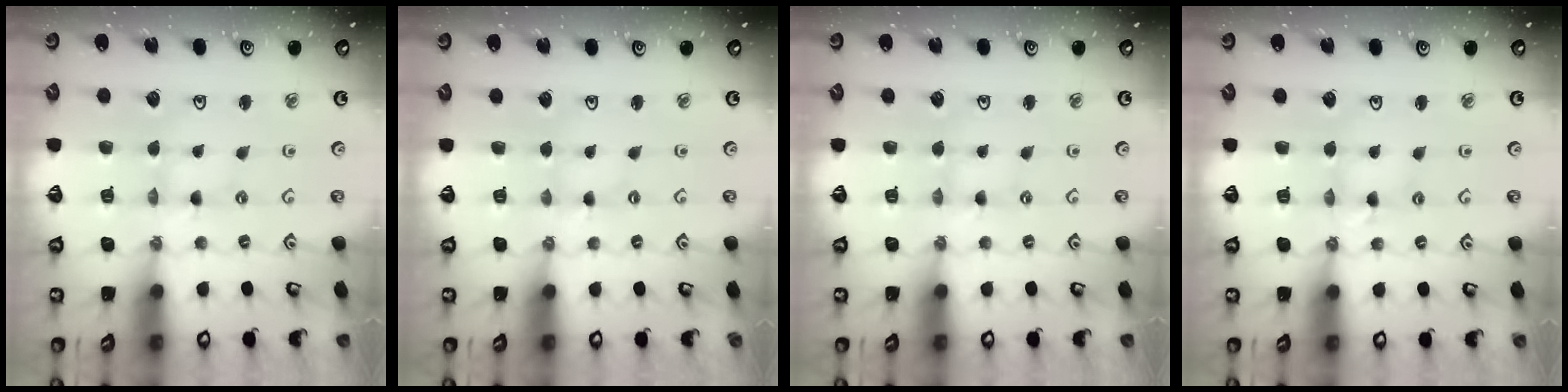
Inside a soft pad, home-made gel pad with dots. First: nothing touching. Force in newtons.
{"total": 0.0}
{"total": 0.8, "press": 0.8, "slide": 0.2}
{"total": 3.0, "press": 3.0, "slide": 0.3}